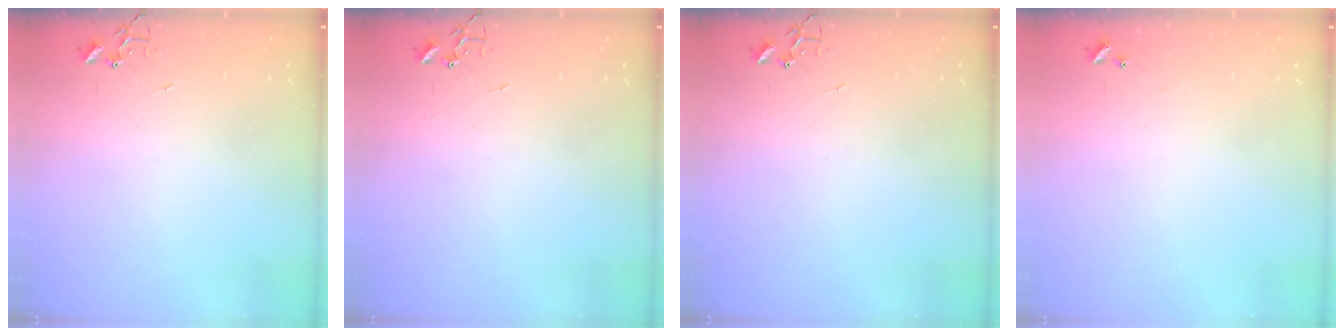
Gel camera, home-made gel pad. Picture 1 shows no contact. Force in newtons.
{"total": 0.0}
{"total": 0.0}
{"total": 4.7, "press": 4.7, "slide": 0.4}